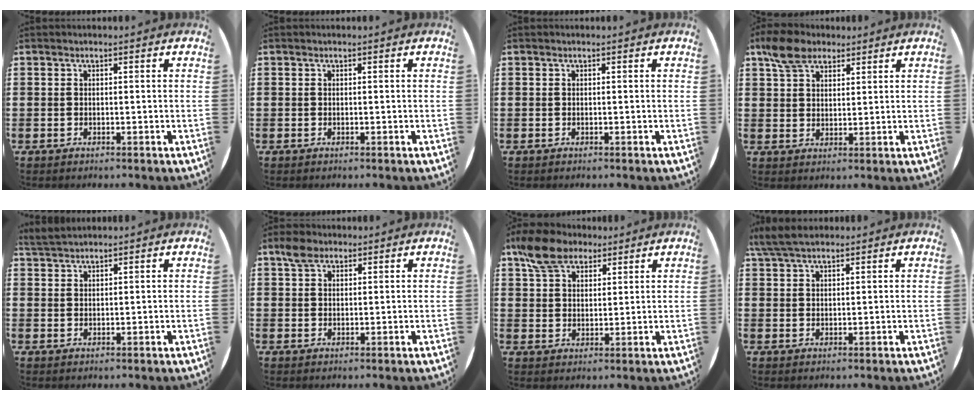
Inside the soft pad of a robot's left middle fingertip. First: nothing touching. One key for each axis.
{"total": 0.0}
{"total": 0.0}
{"total": 5.7, "fx": 4.5, "fy": 2.9, "fz": 2.0, "tx": -0.046, "ty": -0.001, "tz": 0.084}
{"total": 2.4, "fx": 2.3, "fy": 0.3, "fz": 0.4, "tx": -0.013, "ty": 0.002, "tz": 0.046}
{"total": 2.9, "fx": 2.2, "fy": 1.6, "fz": 1.1, "tx": -0.018, "ty": 0.004, "tz": 0.039}
{"total": 7.4, "fx": 5.8, "fy": 3.7, "fz": 2.7, "tx": -0.066, "ty": -0.003, "tz": 0.108}
{"total": 4.6, "fx": 3.9, "fy": 1.2, "fz": 2.2, "tx": -0.052, "ty": 0.003, "tz": 0.072}